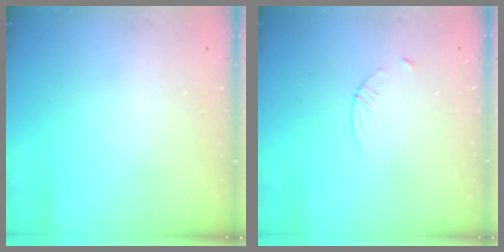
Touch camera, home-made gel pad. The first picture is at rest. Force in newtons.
{"total": 3.4, "press": 3.3, "slide": 0.3}